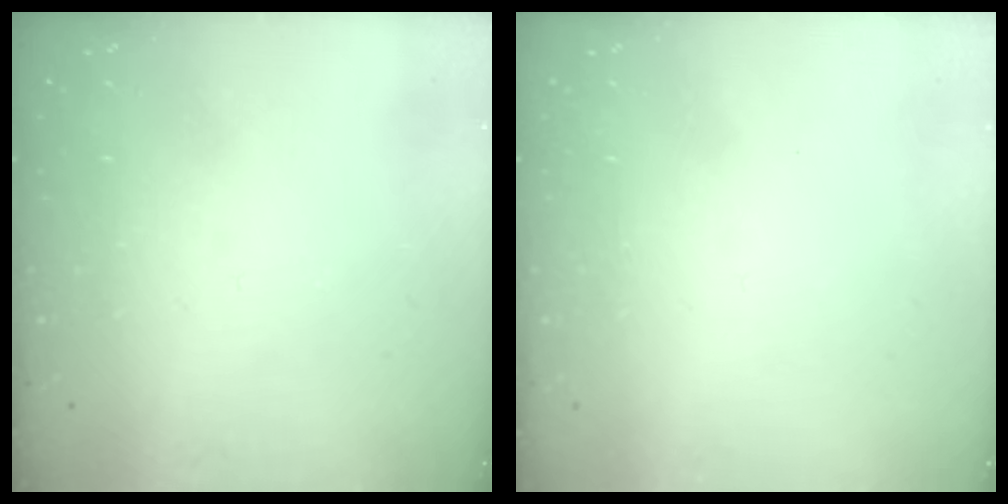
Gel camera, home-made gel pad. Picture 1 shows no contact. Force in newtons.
{"total": 1.7, "press": 1.7, "slide": 0.1}